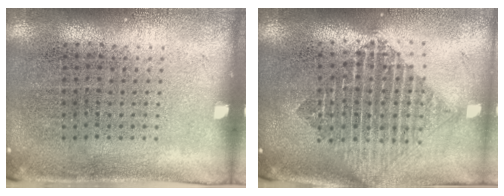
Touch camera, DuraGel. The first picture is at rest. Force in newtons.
{"total": 1.9, "press": 1.6, "slide": 1.1}